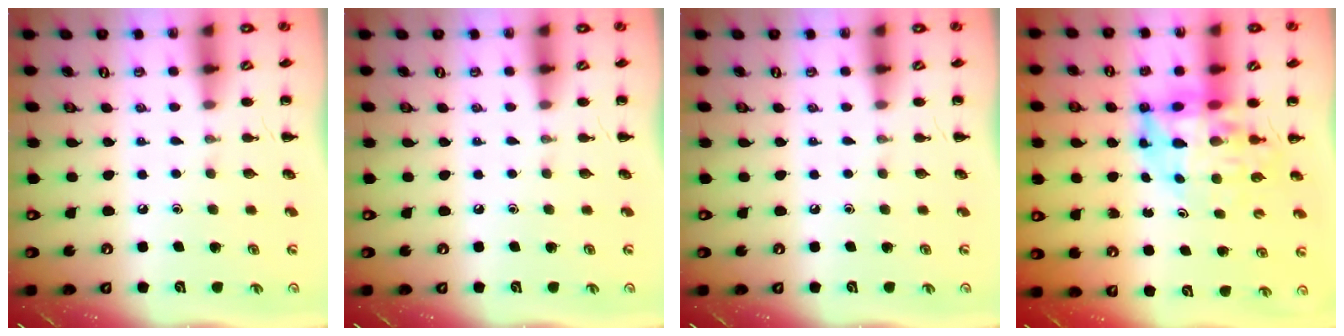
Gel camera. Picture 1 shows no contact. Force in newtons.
{"total": 0.0}
{"total": 0.0}
{"total": 10.7, "press": 10.2, "slide": 3.2}